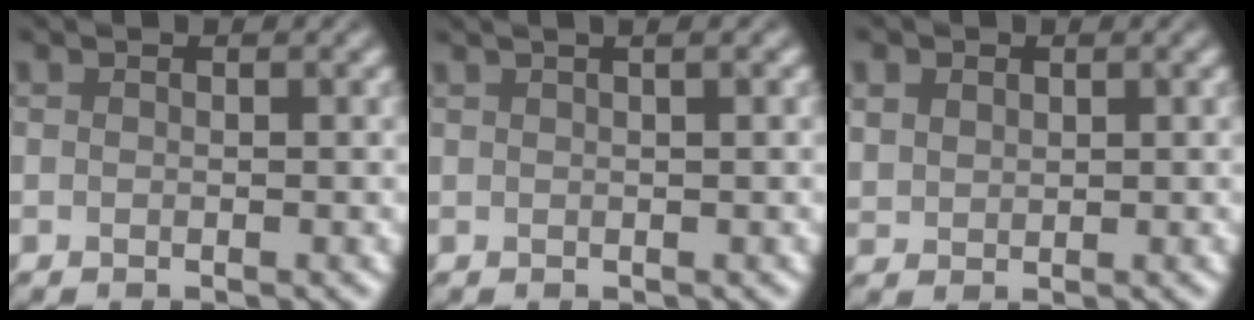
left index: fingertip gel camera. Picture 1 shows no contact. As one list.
[{"total": 3.2, "force": [1.7, 1.3, 2.4], "torque": [-0.015, 0.019, 0.000]}, {"total": 2.2, "force": [1.2, 1.6, 0.9], "torque": [-0.027, 0.005, 0.027]}]